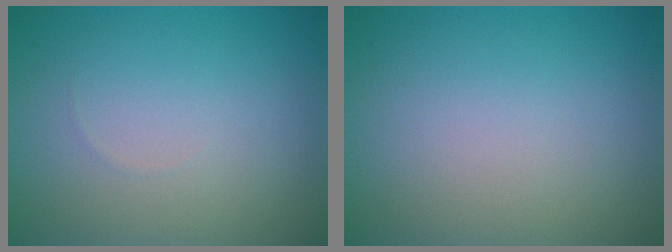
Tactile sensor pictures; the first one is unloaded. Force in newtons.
{"total": 0.0}